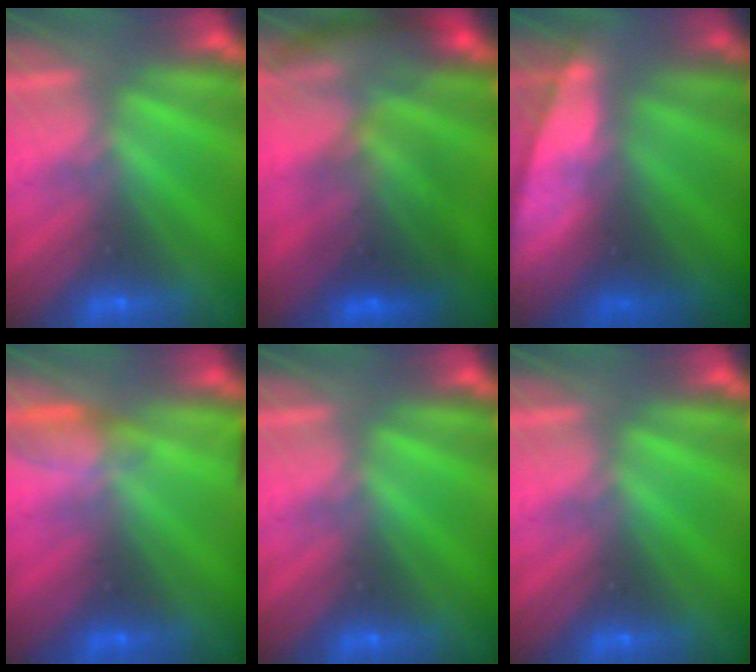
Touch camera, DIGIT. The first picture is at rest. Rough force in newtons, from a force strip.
{"total": 6.9}
{"total": 8.7}
{"total": 4.6}
{"total": 0.0}
{"total": 0.0}